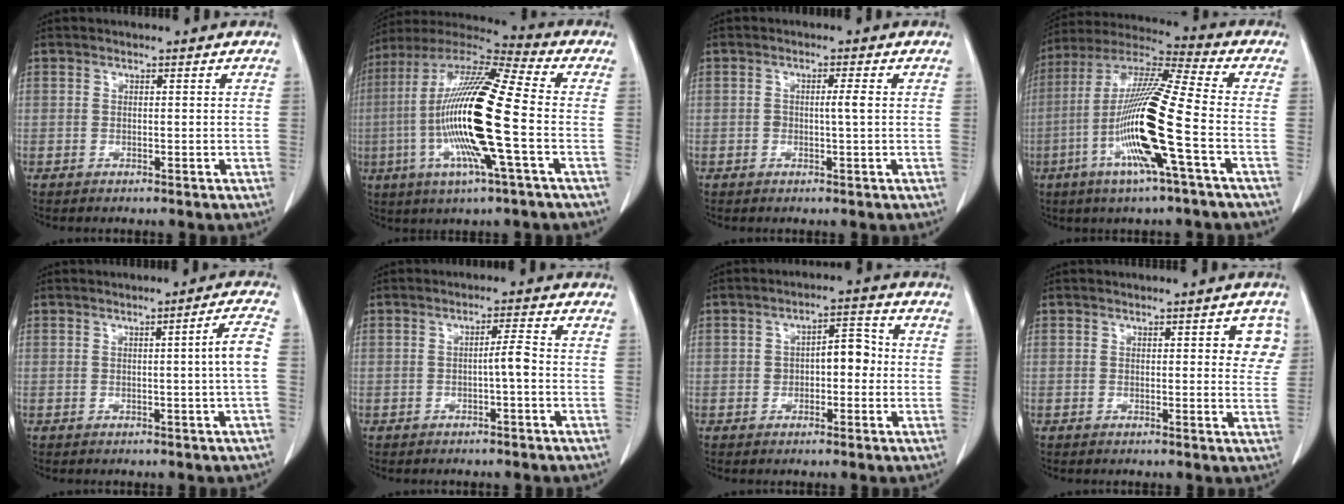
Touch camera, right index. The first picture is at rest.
{"total": 19.8, "force": [-3.2, 1.1, 19.5], "torque": [-0.394, -0.008, -0.070]}
{"total": 1.9, "force": [0.0, 0.0, 1.9], "torque": [-0.035, 0.000, -0.001]}
{"total": 17.1, "force": [-4.9, -0.4, 16.4], "torque": [-0.328, -0.011, -0.104]}
{"total": 4.1, "force": [-0.3, -1.0, 4.0], "torque": [-0.054, -0.001, -0.003]}
{"total": 2.5, "force": [-0.7, -0.2, 2.4], "torque": [-0.036, 0.002, -0.012]}
{"total": 5.2, "force": [-0.1, 2.6, 4.5], "torque": [-0.067, 0.028, -0.003]}
{"total": 4.2, "force": [1.5, 1.6, 3.6], "torque": [-0.024, 0.000, 0.009]}